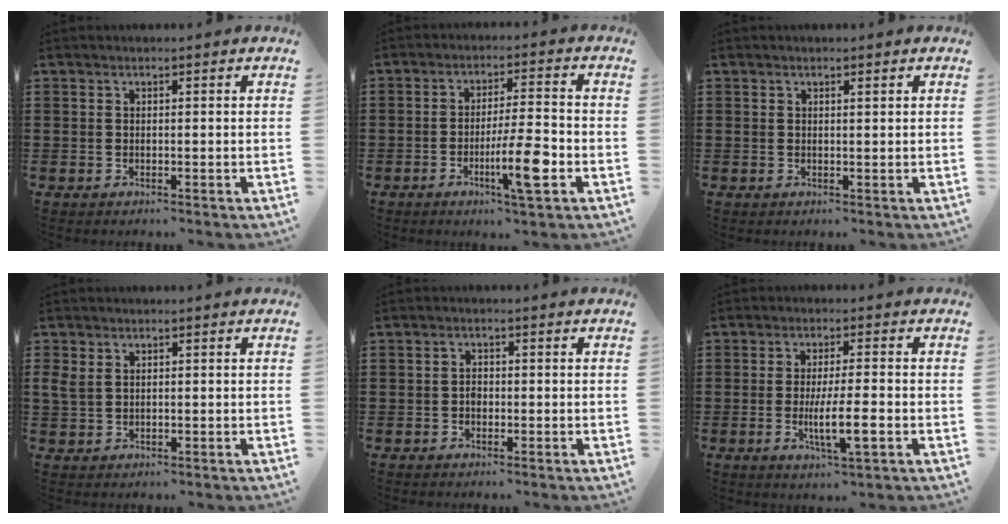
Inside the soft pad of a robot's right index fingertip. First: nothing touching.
{"total": 8.9, "force": [-3.2, 1.2, 8.2], "torque": [-0.143, -0.004, -0.056]}
{"total": 0.6, "force": [0.4, 0.1, 0.5], "torque": [-0.011, 0.001, 0.007]}
{"total": 2.1, "force": [1.1, 1.2, 1.3], "torque": [-0.036, 0.002, 0.018]}
{"total": 1.4, "force": [-0.4, 1.0, 0.9], "torque": [-0.020, 0.002, -0.007]}
{"total": 6.4, "force": [-1.7, 0.9, 6.1], "torque": [-0.115, -0.013, -0.031]}